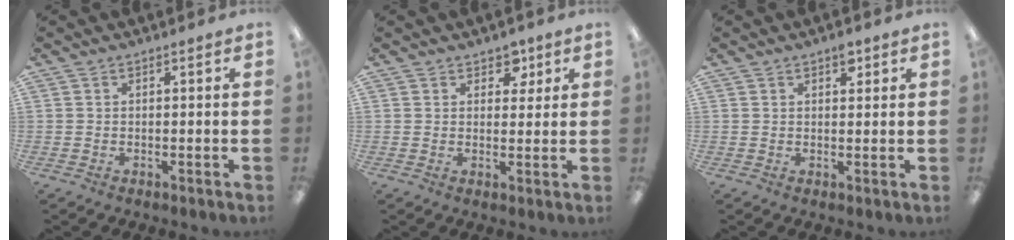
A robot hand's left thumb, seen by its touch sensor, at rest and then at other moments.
{"total": 4.5, "force": [2.8, 3.0, 1.7], "torque": [-0.002, -0.013, 0.045]}
{"total": 2.9, "force": [1.8, 1.5, 1.7], "torque": [-0.005, -0.012, 0.025]}